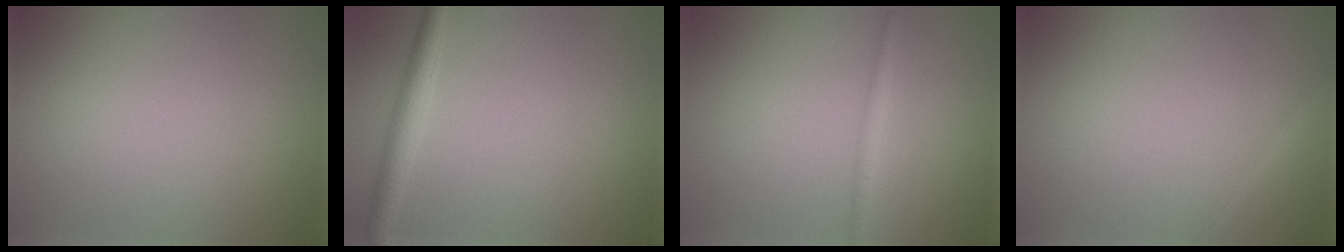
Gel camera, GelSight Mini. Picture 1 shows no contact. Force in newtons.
{"total": 2.3, "press": 2.3, "slide": 0.1}
{"total": 1.1, "press": 1.1, "slide": 0.1}
{"total": 1.3, "press": 1.3, "slide": 0.1}